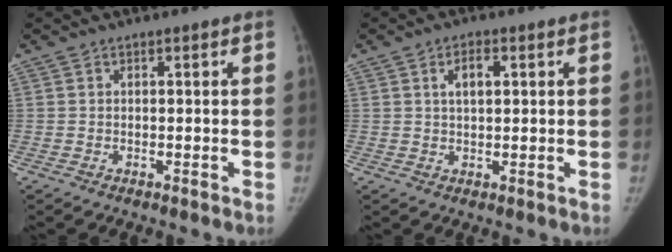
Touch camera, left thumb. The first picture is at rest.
{"total": 3.7, "force": [1.2, 1.9, 3.0], "torque": [-0.045, 0.003, 0.020]}